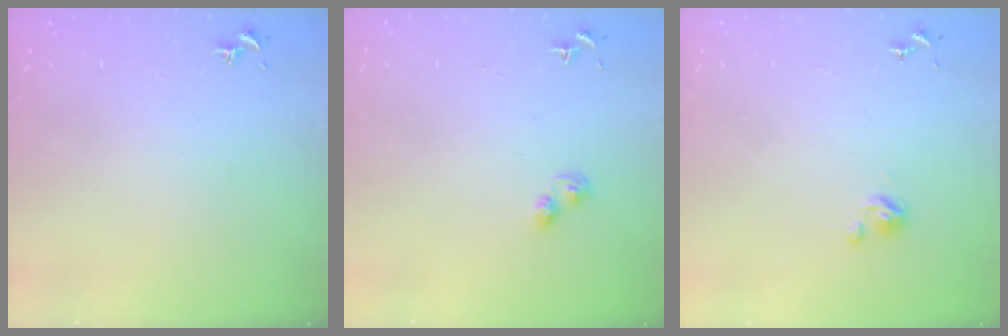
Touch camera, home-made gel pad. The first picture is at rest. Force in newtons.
{"total": 3.4, "press": 3.4, "slide": 0.4}
{"total": 2.7, "press": 2.7, "slide": 0.3}